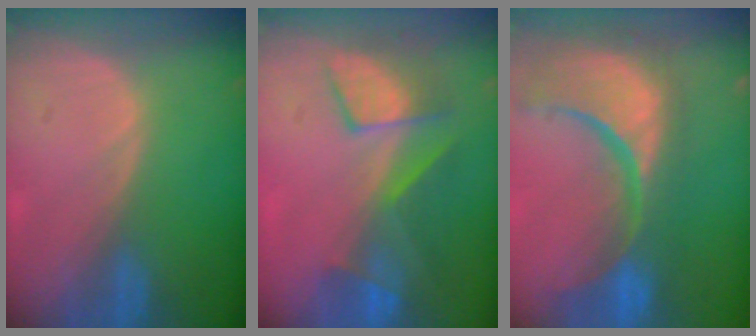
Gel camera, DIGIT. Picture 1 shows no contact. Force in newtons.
{"total": 8.0, "press": 7.5, "slide": 2.8}
{"total": 15.4, "press": 12.1, "slide": 9.6}